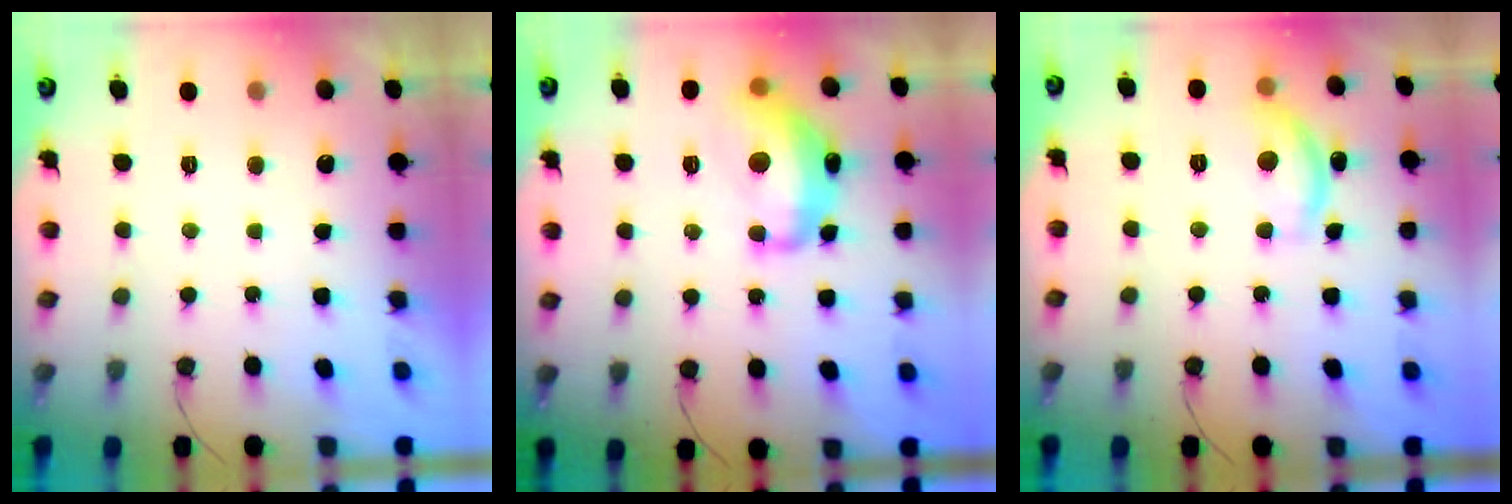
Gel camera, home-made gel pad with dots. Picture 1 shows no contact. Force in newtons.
{"total": 15.0, "press": 14.9, "slide": 1.1}
{"total": 11.0, "press": 11.0, "slide": 0.6}